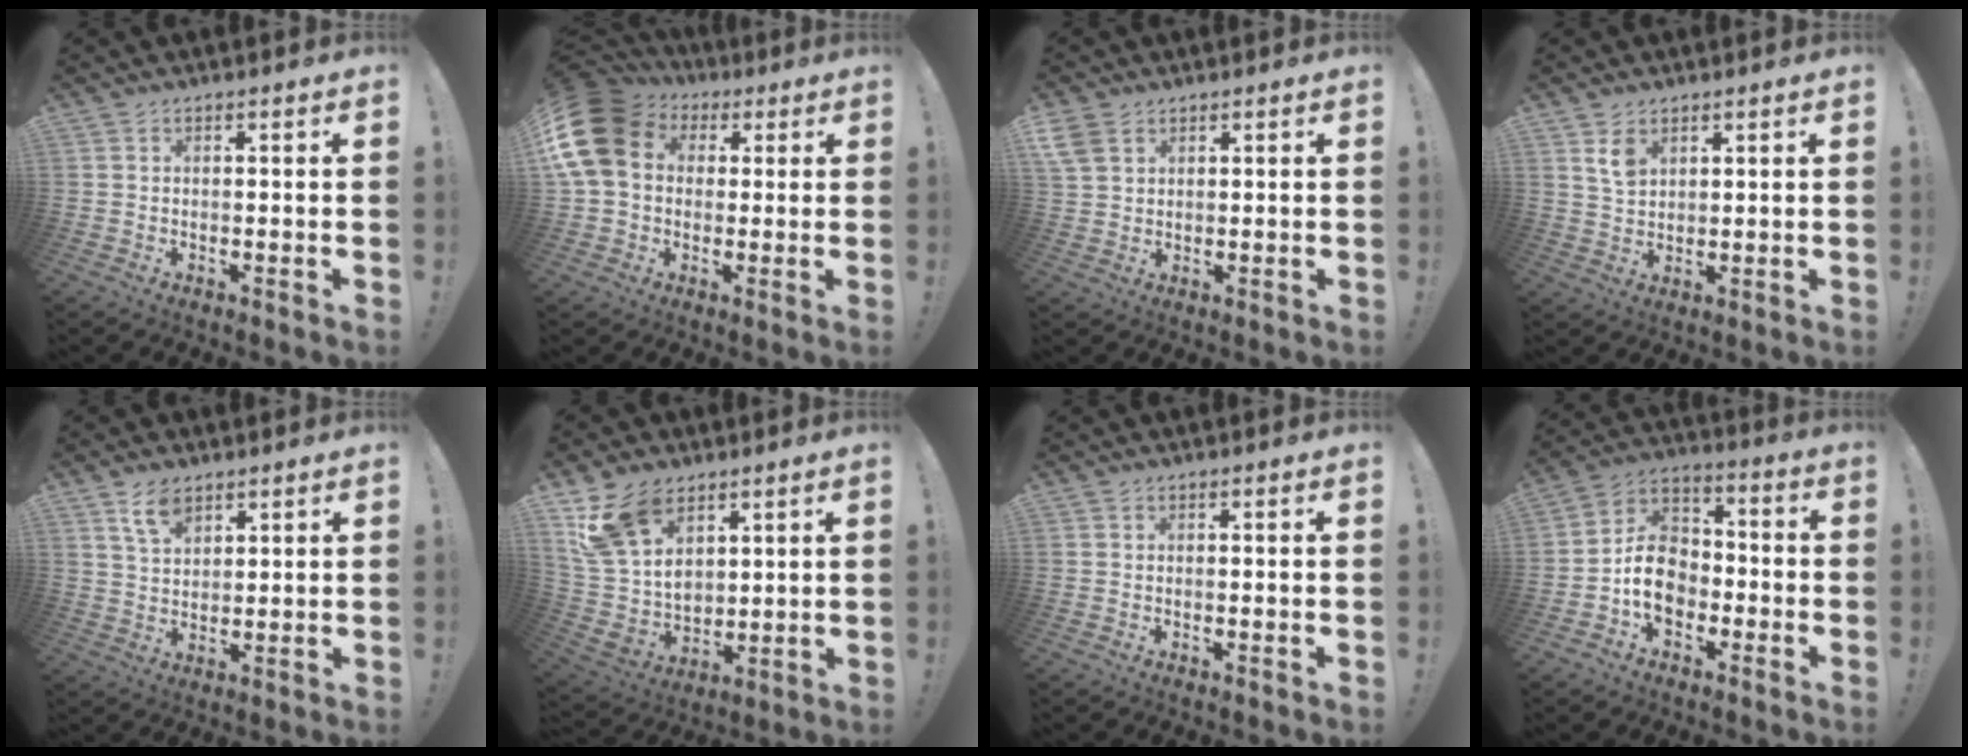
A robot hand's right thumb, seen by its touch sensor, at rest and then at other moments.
{"total": 16.1, "force": [3.2, 12.3, 9.9], "torque": [-0.185, 0.000, 0.059]}
{"total": 5.2, "force": [2.9, 3.3, 2.8], "torque": [-0.049, -0.006, 0.059]}
{"total": 4.6, "force": [2.7, 2.7, 2.6], "torque": [-0.032, -0.015, 0.048]}
{"total": 6.5, "force": [4.2, 3.3, 3.6], "torque": [-0.065, -0.015, 0.077]}
{"total": 15.5, "force": [8.6, 9.9, 8.2], "torque": [-0.168, -0.043, 0.167]}
{"total": 0.0}
{"total": 12.3, "force": [-3.8, 9.4, 7.0], "torque": [-0.110, 0.033, -0.066]}